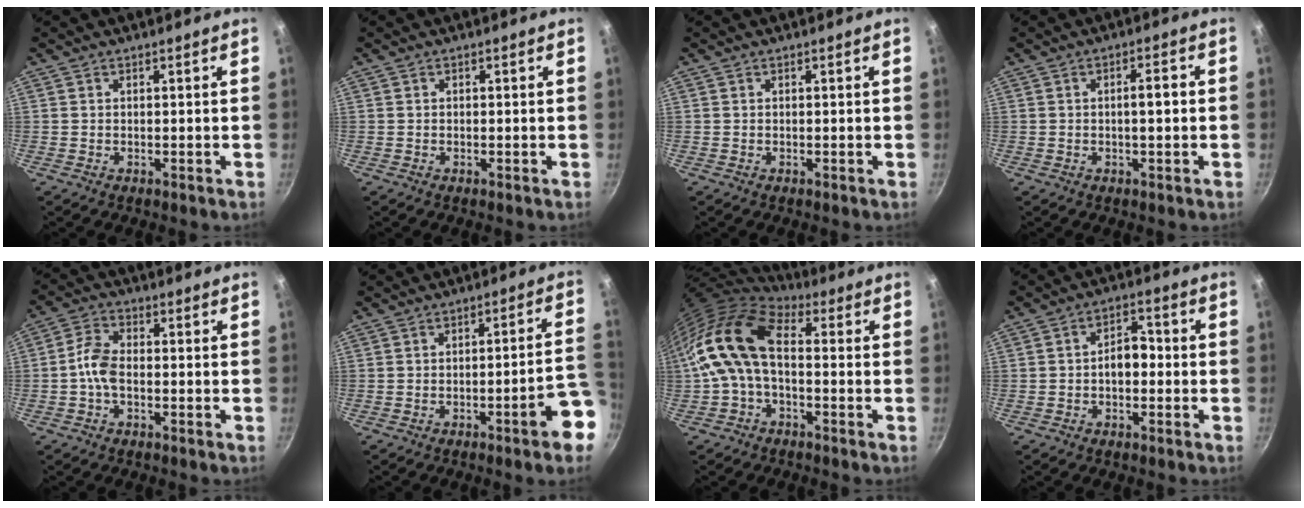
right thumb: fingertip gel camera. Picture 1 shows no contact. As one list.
[{"total": 0.0}, {"total": 0.0}, {"total": 3.7, "force": [-0.3, 1.1, 3.6], "torque": [-0.053, 0.012, -0.005]}, {"total": 5.4, "force": [-1.2, 3.2, 4.2], "torque": [-0.084, 0.025, -0.034]}, {"total": 9.5, "force": [-4.4, 1.5, 8.3], "torque": [-0.080, 0.044, -0.055]}, {"total": 13.8, "force": [-0.3, 8.1, 11.2], "torque": [-0.209, 0.029, -0.019]}, {"total": 5.4, "force": [-0.9, 3.4, 4.0], "torque": [-0.034, 0.024, -0.021]}]